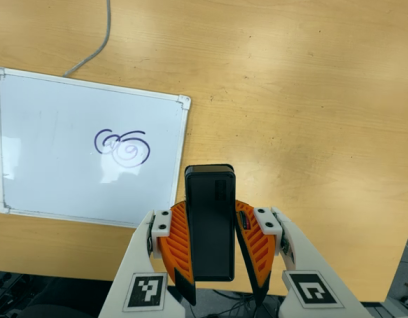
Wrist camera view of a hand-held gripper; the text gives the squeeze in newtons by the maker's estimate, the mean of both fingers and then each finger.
{"total": 8.6, "left": 6.9, "right": 10.3}